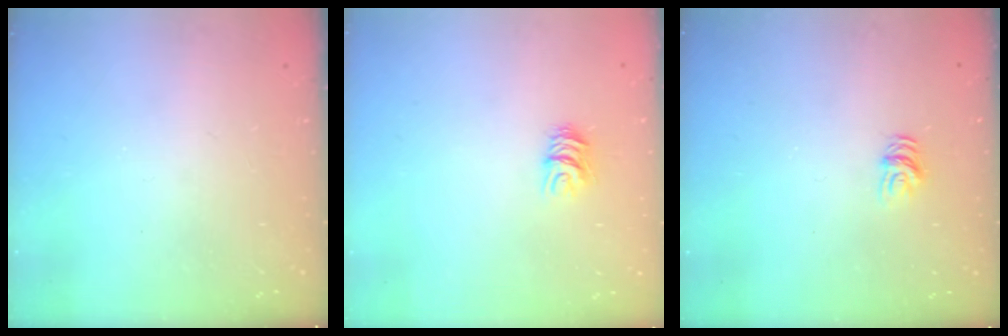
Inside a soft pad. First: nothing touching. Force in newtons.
{"total": 6.1, "press": 6.1, "slide": 0.3}
{"total": 6.2, "press": 6.2, "slide": 0.3}